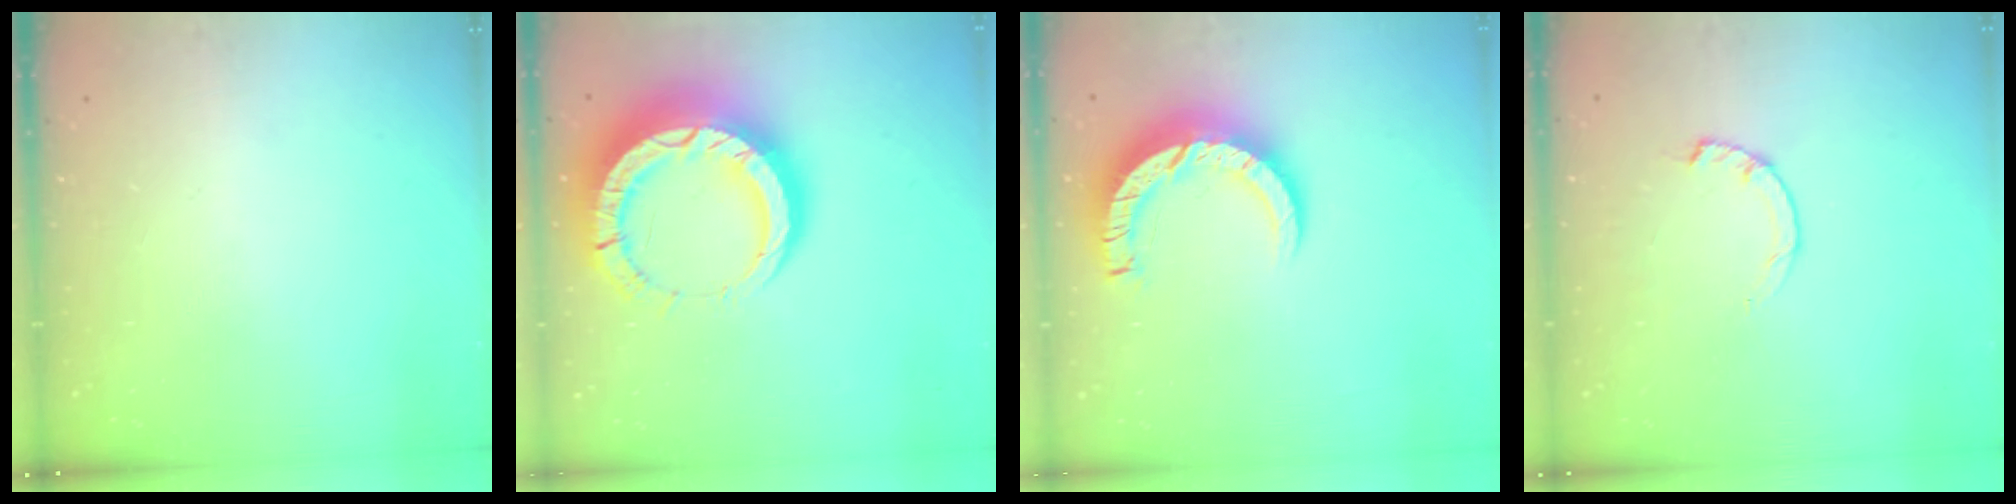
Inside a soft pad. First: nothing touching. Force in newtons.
{"total": 18.7, "press": 18.6, "slide": 1.9}
{"total": 10.0, "press": 9.9, "slide": 1.0}
{"total": 2.3, "press": 2.3, "slide": 0.4}